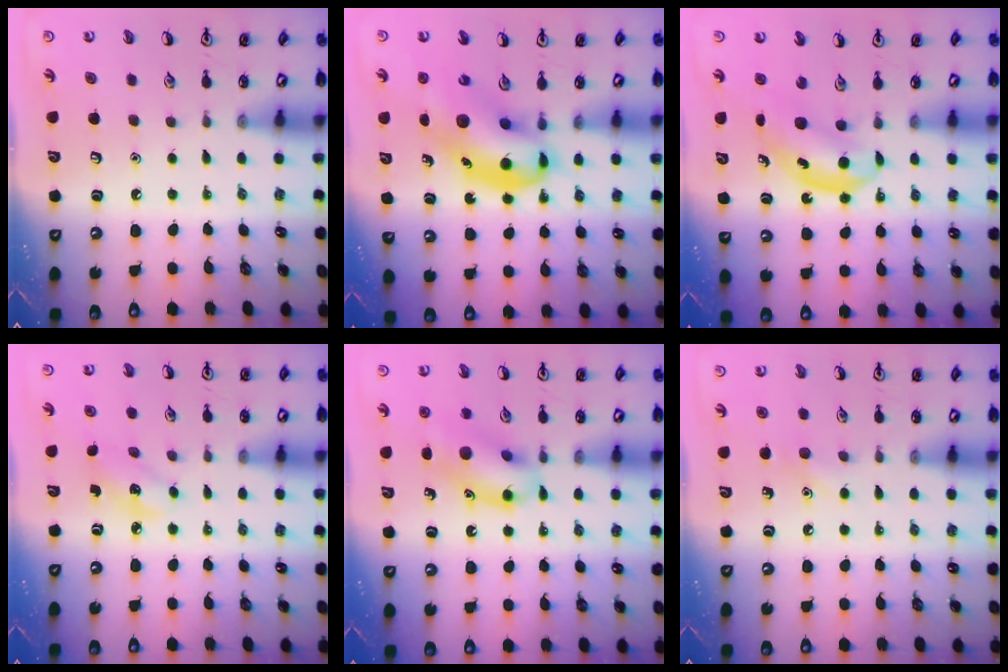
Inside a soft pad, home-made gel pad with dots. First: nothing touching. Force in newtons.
{"total": 12.5, "press": 12.0, "slide": 3.5}
{"total": 5.2, "press": 5.1, "slide": 0.7}
{"total": 2.8, "press": 2.7, "slide": 0.9}
{"total": 13.5, "press": 13.4, "slide": 1.4}
{"total": 5.5, "press": 5.2, "slide": 1.6}